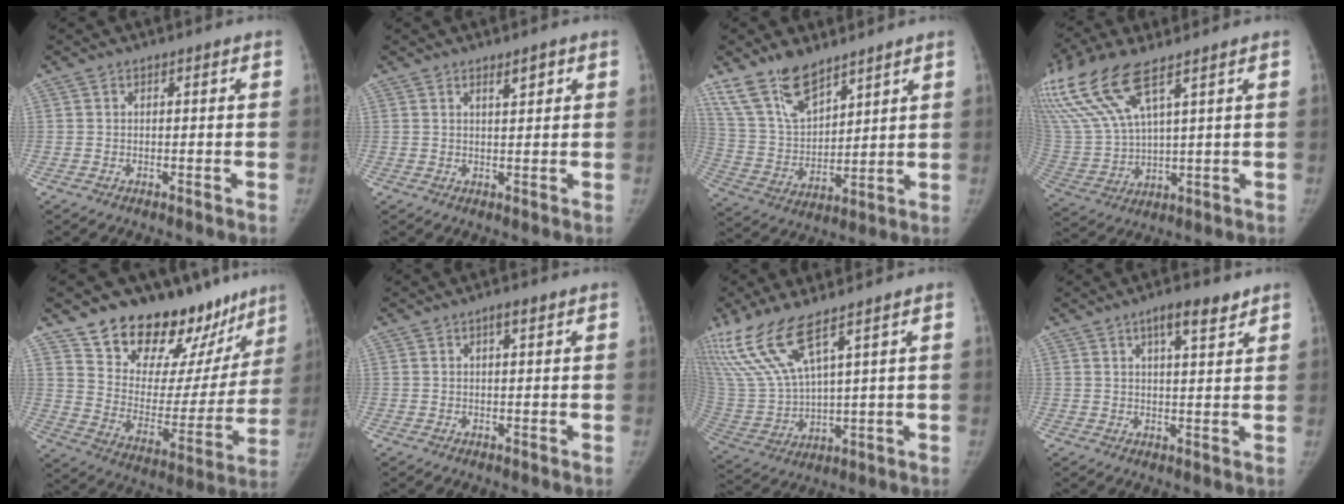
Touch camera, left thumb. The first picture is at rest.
{"total": 2.4, "force": [1.5, 0.7, 1.7], "torque": [-0.023, -0.010, 0.024]}
{"total": 13.3, "force": [9.7, 5.9, 6.9], "torque": [-0.102, -0.047, 0.199]}
{"total": 17.1, "force": [9.9, 5.8, 12.6], "torque": [-0.294, -0.022, 0.209]}
{"total": 25.4, "force": [19.3, 12.1, 11.2], "torque": [-0.116, -0.111, 0.288]}
{"total": 1.6, "force": [0.8, 0.5, 1.3], "torque": [-0.017, 0.000, 0.011]}
{"total": 13.5, "force": [8.9, 3.3, 9.6], "torque": [-0.218, -0.034, 0.197]}
{"total": 5.9, "force": [3.7, 1.7, 4.2], "torque": [-0.051, -0.018, 0.055]}